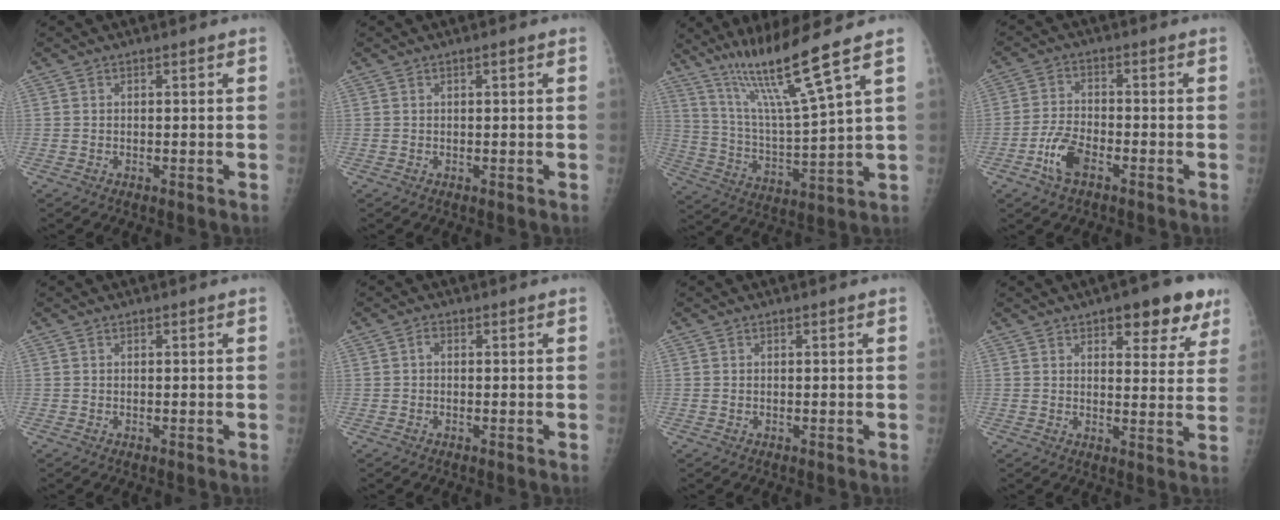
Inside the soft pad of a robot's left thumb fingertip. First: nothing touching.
{"total": 0.8, "force": [0.4, 0.0, 0.7], "torque": [-0.010, 0.003, 0.005]}
{"total": 15.0, "force": [10.3, -1.0, 10.8], "torque": [-0.185, -0.059, 0.193]}
{"total": 6.3, "force": [-3.5, 3.0, 4.3], "torque": [-0.087, 0.015, -0.068]}
{"total": 0.0}
{"total": 0.9, "force": [0.0, 0.6, 0.6], "torque": [-0.005, 0.003, -0.005]}
{"total": 0.0}
{"total": 10.4, "force": [6.5, 4.3, 6.9], "torque": [-0.039, -0.024, 0.080]}